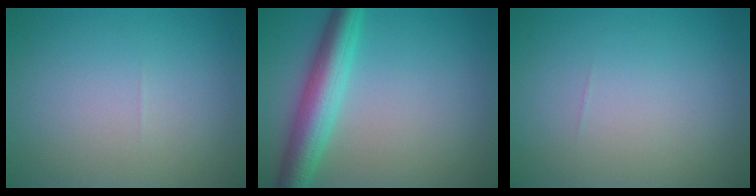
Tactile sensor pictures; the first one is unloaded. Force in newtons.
{"total": 5.5, "press": 5.5, "slide": 0.1}
{"total": 0.0}